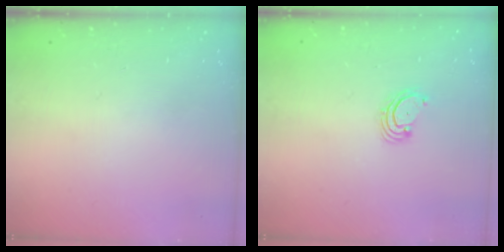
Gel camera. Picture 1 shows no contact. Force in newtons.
{"total": 2.6, "press": 2.6, "slide": 0.3}